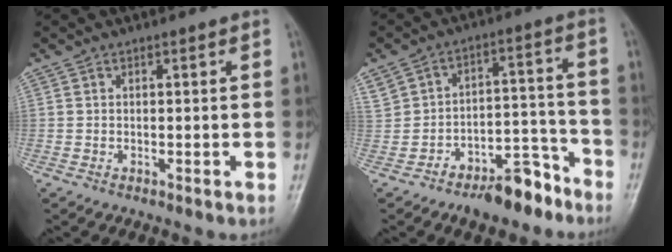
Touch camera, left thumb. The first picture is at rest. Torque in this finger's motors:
{"motor_torque": [0.46, 1.34, 0.04, 0.19, 0.00]}